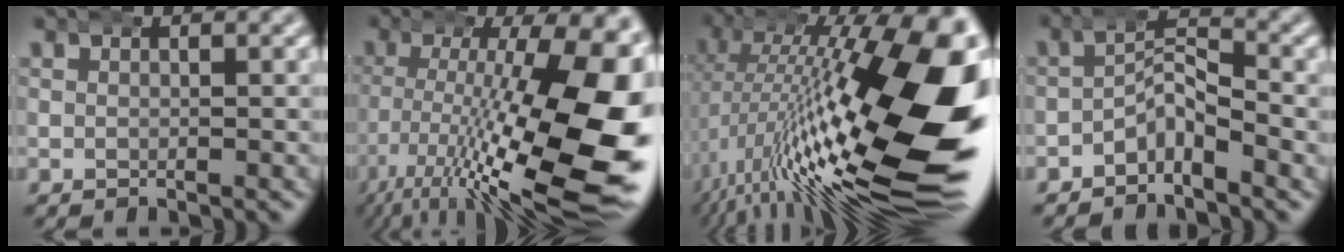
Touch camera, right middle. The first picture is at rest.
{"total": 15.5, "force": [-2.5, 5.5, 14.2], "torque": [-0.188, -0.029, -0.016]}
{"total": 21.2, "force": [-0.3, 8.1, 19.6], "torque": [-0.263, -0.003, 0.011]}
{"total": 3.0, "force": [-1.8, 1.5, 1.9], "torque": [-0.015, 0.004, -0.038]}